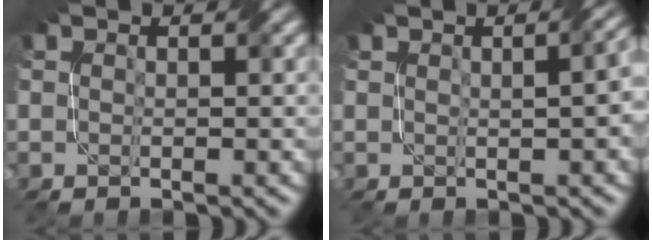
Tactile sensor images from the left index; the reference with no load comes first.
{"total": 4.7, "force": [0.4, 2.4, 4.0], "torque": [-0.014, 0.018, 0.016]}